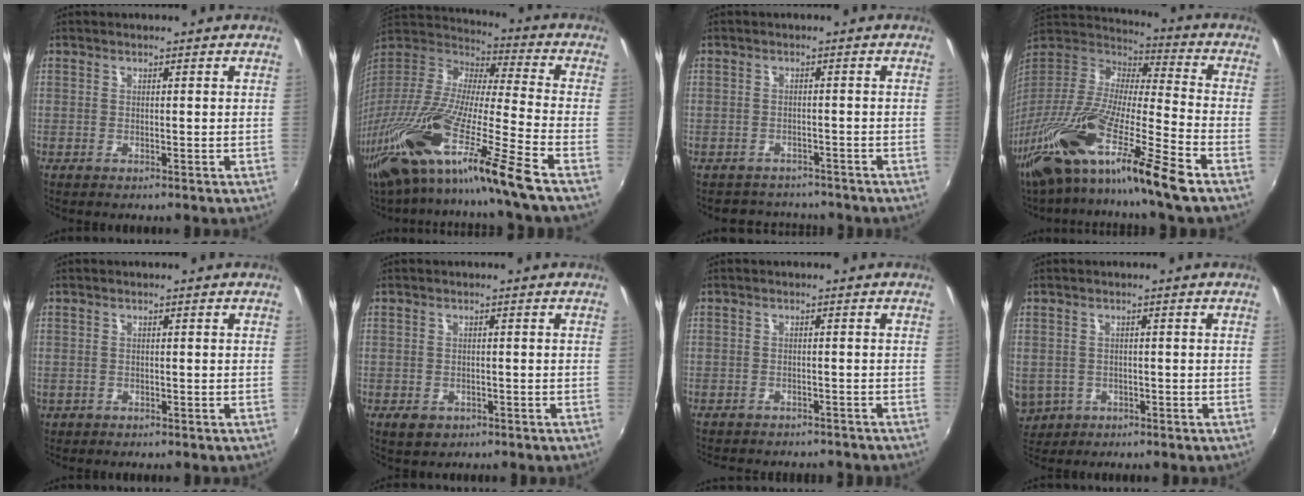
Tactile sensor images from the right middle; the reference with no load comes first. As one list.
[{"total": 26.7, "force": [-18.8, -0.6, 19.0], "torque": [-0.328, -0.072, -0.348]}, {"total": 4.8, "force": [-4.3, 2.2, 0.2], "torque": [-0.011, 0.008, -0.065]}, {"total": 23.8, "force": [-16.2, 1.1, 17.3], "torque": [-0.314, -0.044, -0.306]}, {"total": 1.4, "force": [-0.5, 1.2, 0.4], "torque": [-0.013, -0.003, -0.005]}, {"total": 2.7, "force": [-1.3, 2.1, 1.2], "torque": [-0.025, -0.005, -0.016]}, {"total": 6.9, "force": [-6.2, 2.1, 2.2], "torque": [-0.053, -0.018, -0.084]}, {"total": 7.0, "force": [-1.7, 6.1, 3.0], "torque": [-0.077, -0.012, -0.014]}]